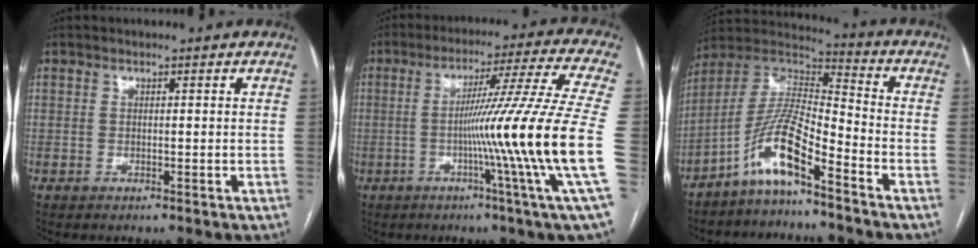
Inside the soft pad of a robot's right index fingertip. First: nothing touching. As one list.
[{"total": 19.2, "force": [-3.5, -4.0, 18.5], "torque": [-0.266, -0.018, -0.068]}, {"total": 12.2, "force": [-8.3, 0.8, 8.9], "torque": [-0.174, 0.017, -0.153]}]